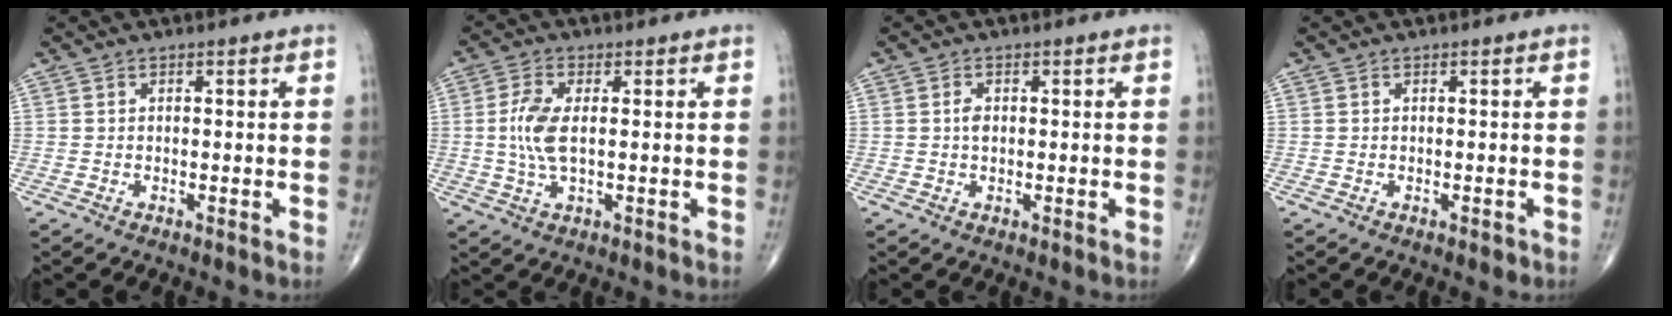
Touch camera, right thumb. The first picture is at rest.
{"total": 6.4, "force": [0.3, 2.7, 5.8], "torque": [-0.133, -0.001, 0.002]}
{"total": 1.6, "force": [0.1, 1.1, 1.2], "torque": [-0.016, 0.003, 0.000]}
{"total": 0.6, "force": [-0.3, 0.3, 0.4], "torque": [0.000, 0.000, -0.005]}